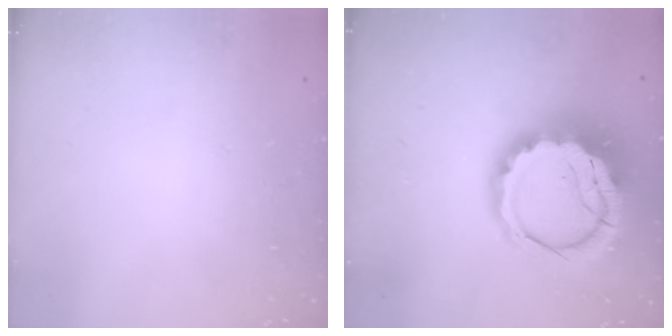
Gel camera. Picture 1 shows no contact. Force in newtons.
{"total": 15.9, "press": 15.5, "slide": 3.4}